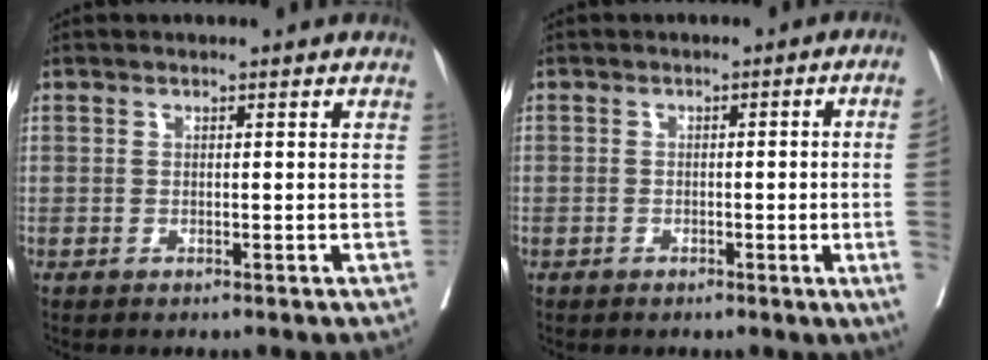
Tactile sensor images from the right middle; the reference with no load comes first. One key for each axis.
{"total": 6.7, "fx": -1.1, "fy": -1.7, "fz": 6.4, "tx": -0.068, "ty": -0.010, "tz": -0.015}